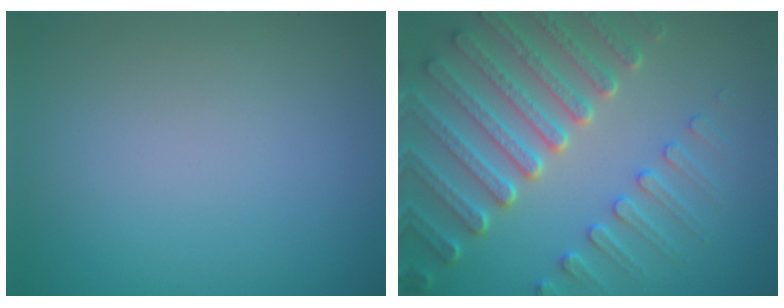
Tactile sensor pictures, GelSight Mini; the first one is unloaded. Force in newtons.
{"total": 7.4, "press": 5.7, "slide": 4.7}